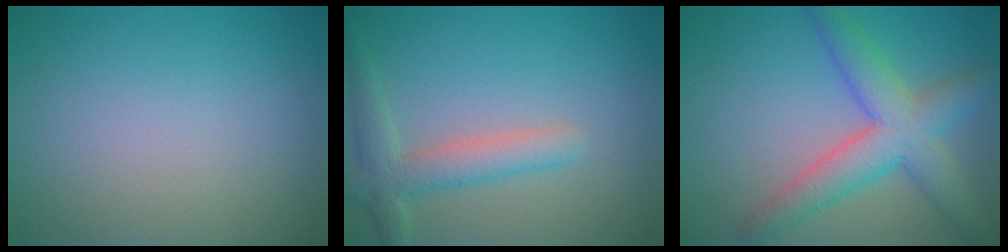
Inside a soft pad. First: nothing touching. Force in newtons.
{"total": 3.5, "press": 3.5, "slide": 0.1}
{"total": 6.0, "press": 6.0, "slide": 0.2}